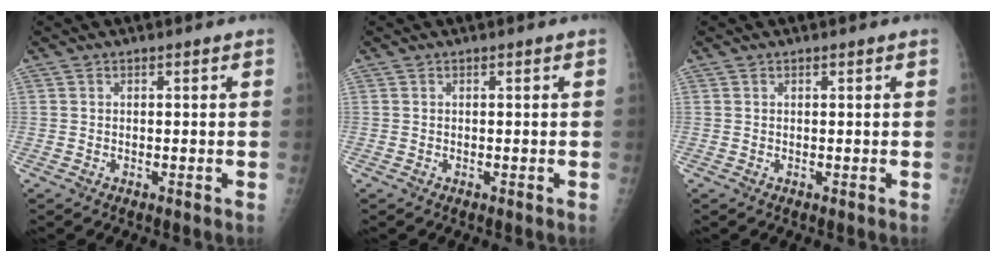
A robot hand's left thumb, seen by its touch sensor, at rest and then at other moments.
{"total": 0.0}
{"total": 0.0}